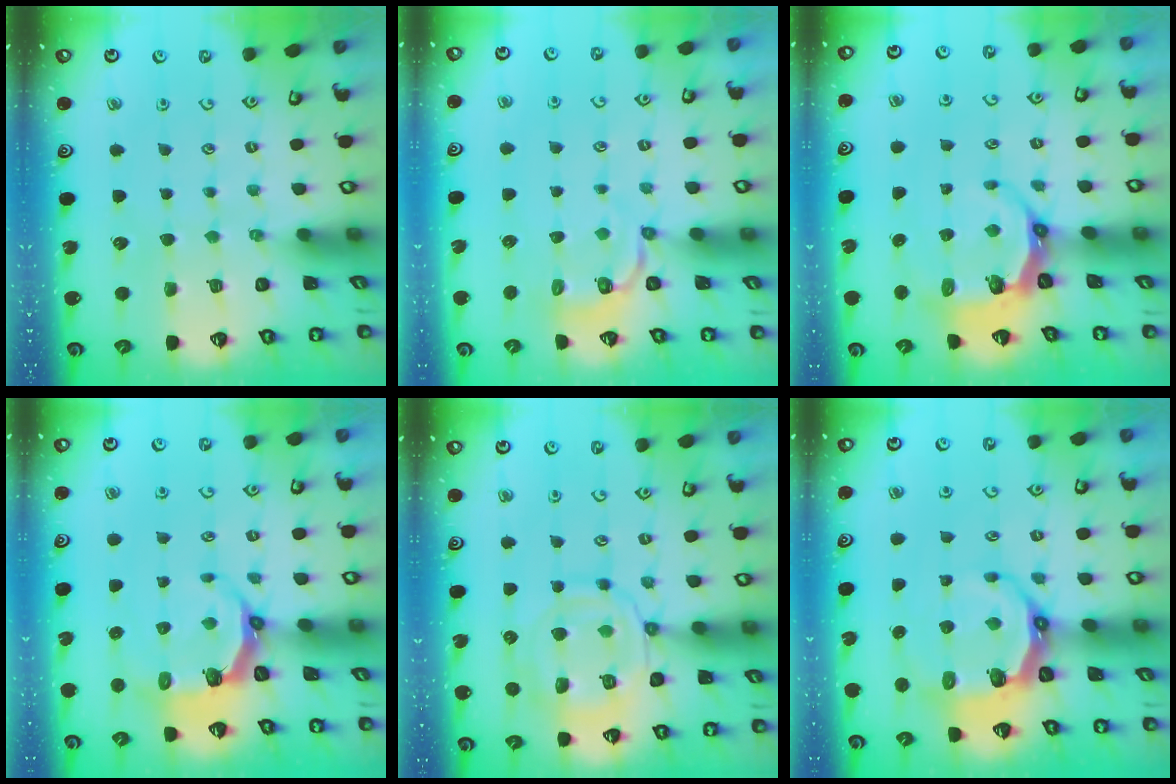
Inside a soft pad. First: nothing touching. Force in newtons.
{"total": 3.5, "press": 2.4, "slide": 2.6}
{"total": 6.8, "press": 5.8, "slide": 3.7}
{"total": 5.4, "press": 4.1, "slide": 3.5}
{"total": 12.9, "press": 12.8, "slide": 1.3}
{"total": 8.0, "press": 6.8, "slide": 4.1}